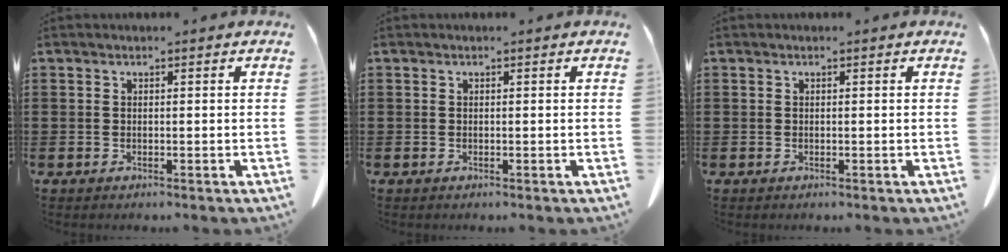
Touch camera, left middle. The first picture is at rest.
{"total": 0.0}
{"total": 0.0}